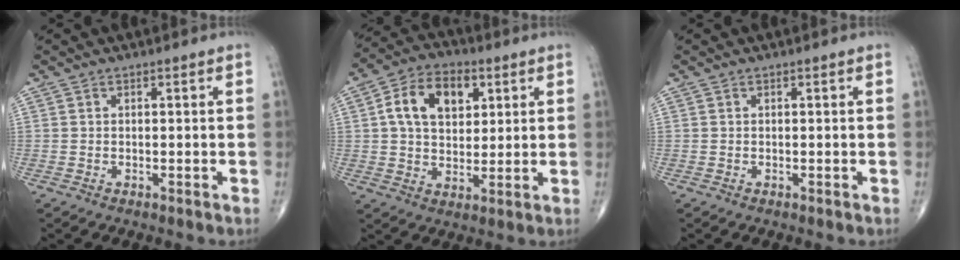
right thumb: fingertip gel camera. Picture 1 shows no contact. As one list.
[{"total": 12.2, "force": [3.6, 8.0, 8.5], "torque": [-0.121, 0.001, 0.057]}, {"total": 0.0}]